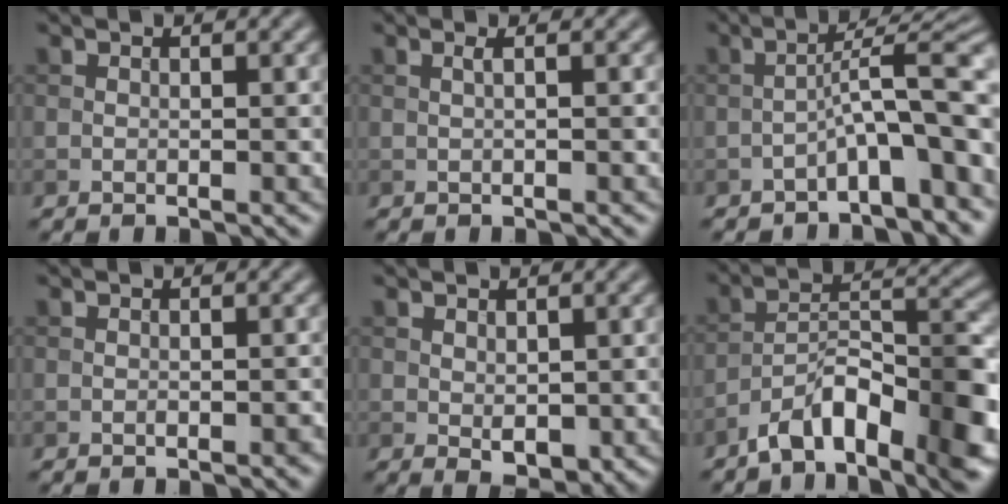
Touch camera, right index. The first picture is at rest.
{"total": 0.9, "force": [0.2, 0.2, 0.9], "torque": [-0.017, 0.005, 0.000]}
{"total": 7.1, "force": [-2.9, 1.3, 6.4], "torque": [-0.089, 0.027, -0.050]}
{"total": 0.7, "force": [-0.4, 0.2, 0.5], "torque": [-0.008, 0.001, -0.006]}
{"total": 2.0, "force": [0.0, 1.2, 1.6], "torque": [-0.027, -0.009, 0.009]}
{"total": 9.5, "force": [-6.0, 3.3, 6.6], "torque": [-0.100, 0.012, -0.104]}